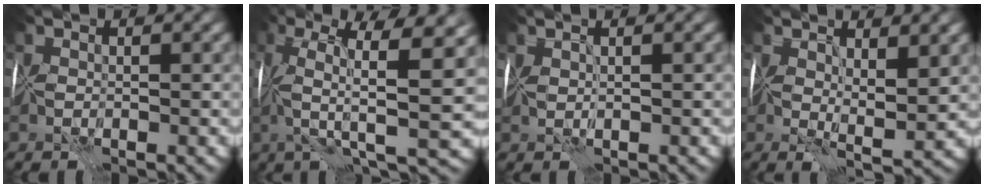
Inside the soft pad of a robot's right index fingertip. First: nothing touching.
{"total": 9.7, "force": [1.5, 1.9, 9.4], "torque": [-0.165, 0.005, 0.023]}
{"total": 0.9, "force": [0.7, -0.5, 0.4], "torque": [-0.005, 0.002, 0.014]}
{"total": 4.0, "force": [1.7, 0.8, 3.5], "torque": [-0.060, -0.010, 0.031]}